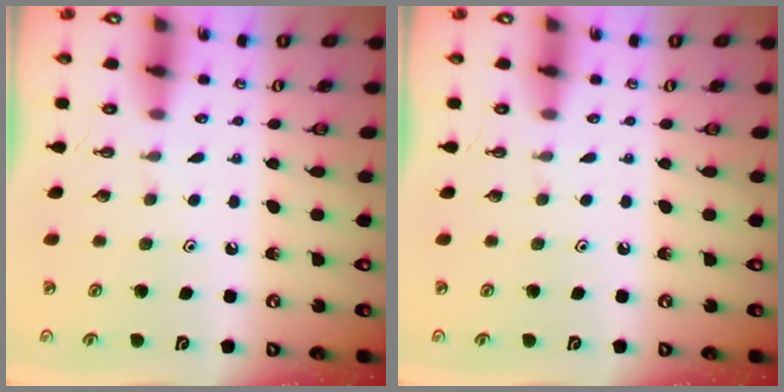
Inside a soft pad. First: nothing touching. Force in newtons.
{"total": 0.0}